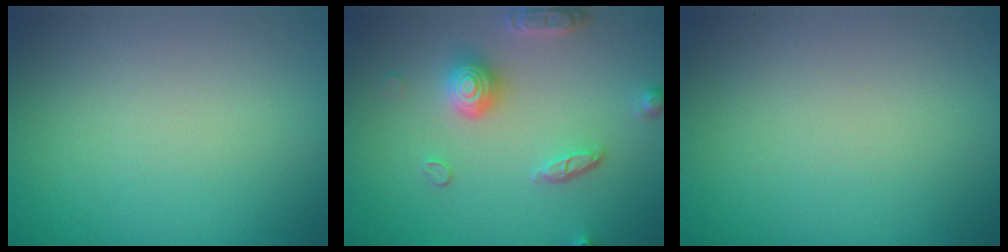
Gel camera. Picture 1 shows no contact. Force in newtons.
{"total": 4.1, "press": 3.5, "slide": 2.1}
{"total": 0.0}